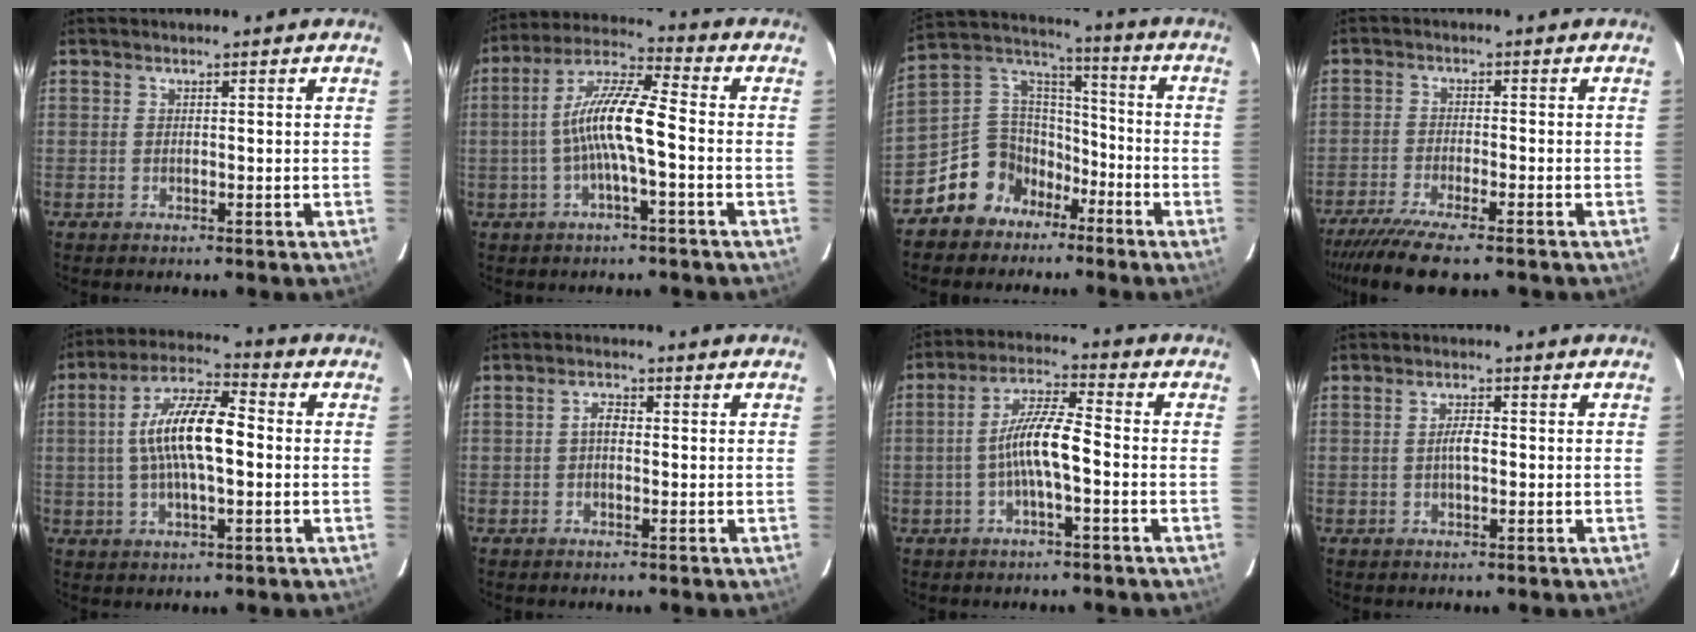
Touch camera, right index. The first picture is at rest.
{"total": 10.5, "force": [-1.8, 1.4, 10.2], "torque": [-0.205, 0.019, -0.037]}
{"total": 11.9, "force": [-7.3, 9.0, 2.7], "torque": [-0.075, 0.058, -0.127]}
{"total": 9.0, "force": [-7.3, 0.9, 5.2], "torque": [-0.124, -0.032, -0.132]}
{"total": 13.0, "force": [0.1, 4.3, 12.3], "torque": [-0.230, 0.017, -0.003]}
{"total": 1.9, "force": [-0.3, 1.1, 1.5], "torque": [-0.029, 0.009, -0.007]}
{"total": 8.1, "force": [-2.1, 1.1, 7.7], "torque": [-0.159, 0.013, -0.040]}
{"total": 2.6, "force": [-0.3, 0.9, 2.4], "torque": [-0.045, 0.005, -0.004]}